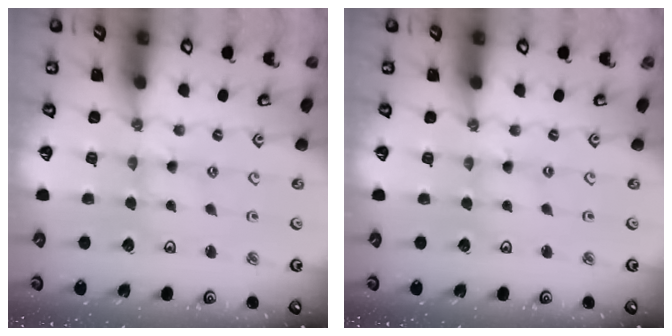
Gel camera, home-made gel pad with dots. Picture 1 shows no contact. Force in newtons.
{"total": 0.0}